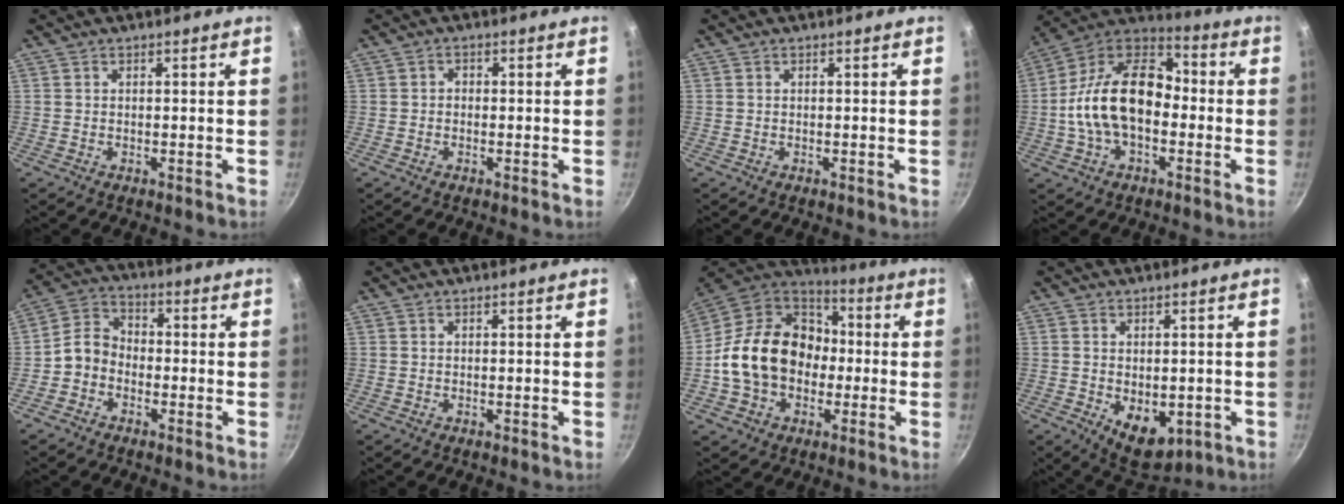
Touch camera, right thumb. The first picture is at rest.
{"total": 1.1, "force": [-0.3, 0.9, 0.5], "torque": [-0.007, 0.005, -0.007]}
{"total": 0.0}
{"total": 19.6, "force": [-2.0, 12.4, 15.0], "torque": [-0.237, 0.050, -0.057]}
{"total": 6.3, "force": [-2.2, 5.0, 3.2], "torque": [-0.041, 0.034, -0.061]}
{"total": 0.0}
{"total": 20.7, "force": [-1.7, 16.1, 13.0], "torque": [-0.201, 0.053, -0.036]}
{"total": 8.5, "force": [-1.7, 5.4, 6.3], "torque": [-0.068, -0.009, -0.008]}